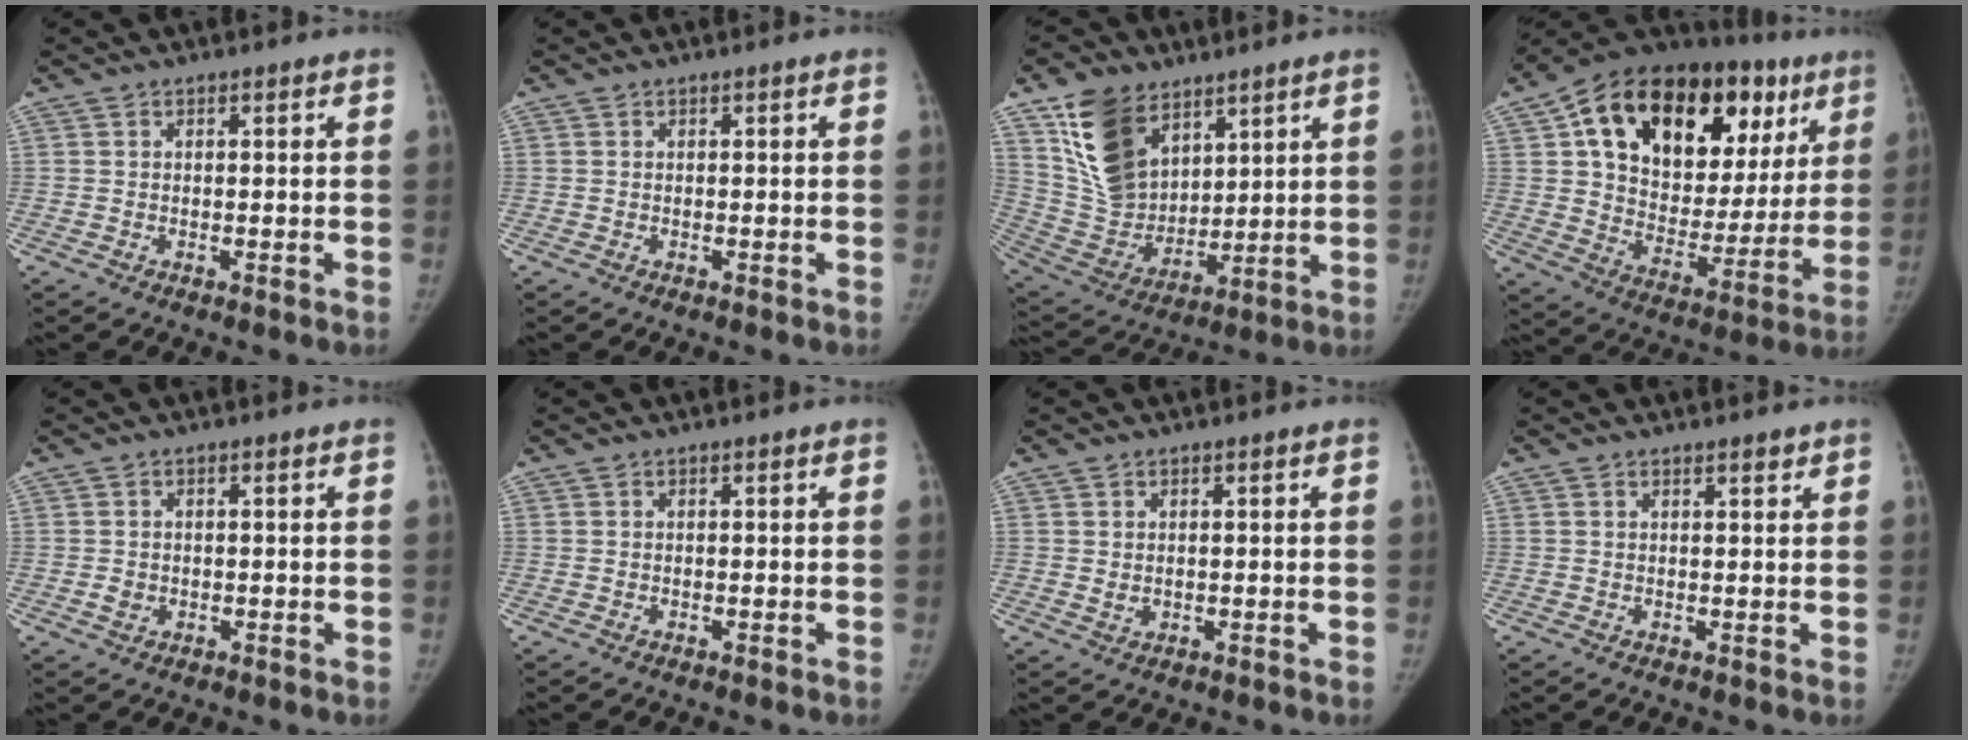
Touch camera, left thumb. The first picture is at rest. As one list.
[{"total": 0.0}, {"total": 16.1, "force": [8.8, 10.3, 8.6], "torque": [-0.124, -0.042, 0.186]}, {"total": 32.1, "force": [13.8, 18.9, 21.9], "torque": [-0.290, 0.030, 0.224]}, {"total": 2.0, "force": [-0.5, 1.7, 0.9], "torque": [-0.007, 0.003, -0.006]}, {"total": 0.0}, {"total": 1.7, "force": [0.0, 1.4, 0.9], "torque": [-0.008, -0.001, 0.005]}, {"total": 0.9, "force": [0.8, 0.3, 0.3], "torque": [-0.001, -0.007, 0.010]}]